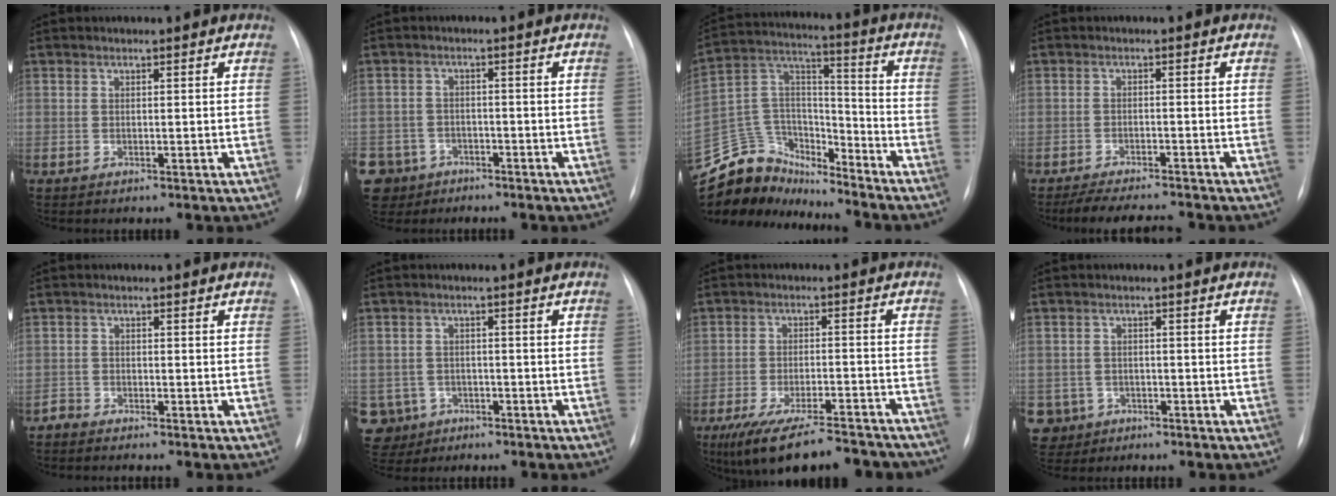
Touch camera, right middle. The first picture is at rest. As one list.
[{"total": 11.5, "force": [-6.6, 9.0, 2.6], "torque": [-0.099, -0.002, -0.102]}, {"total": 15.8, "force": [-14.5, 5.8, 1.8], "torque": [-0.045, 0.074, -0.256]}, {"total": 7.6, "force": [-7.1, 0.7, 2.8], "torque": [-0.046, -0.009, -0.108]}, {"total": 1.6, "force": [-1.6, 0.0, -0.1], "torque": [0.000, -0.006, -0.029]}, {"total": 7.7, "force": [-3.9, 6.7, 0.7], "torque": [-0.034, 0.008, -0.057]}, {"total": 17.9, "force": [-15.4, 3.7, 8.5], "torque": [-0.131, -0.012, -0.218]}, {"total": 6.2, "force": [-3.2, 5.3, 0.2], "torque": [-0.019, 0.005, -0.047]}]